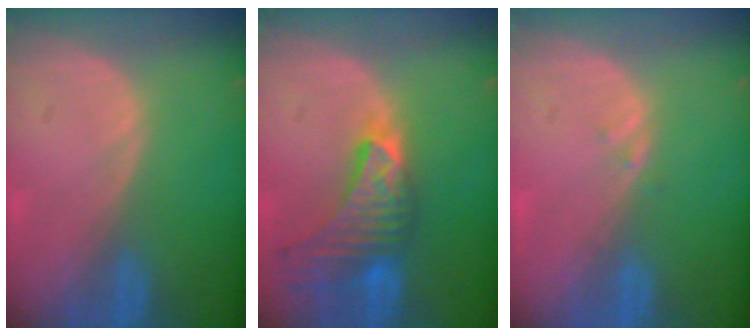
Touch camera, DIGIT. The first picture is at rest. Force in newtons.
{"total": 9.2, "press": 8.2, "slide": 4.2}
{"total": 0.7, "press": 0.6, "slide": 0.3}